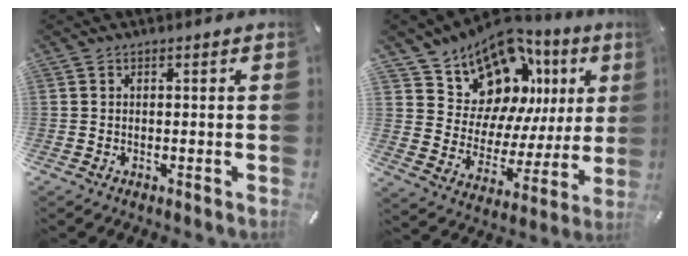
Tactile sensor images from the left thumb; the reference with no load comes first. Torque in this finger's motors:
{"motor_torque": [2.47, 2.54, 1.43, -1.34, 0.25]}